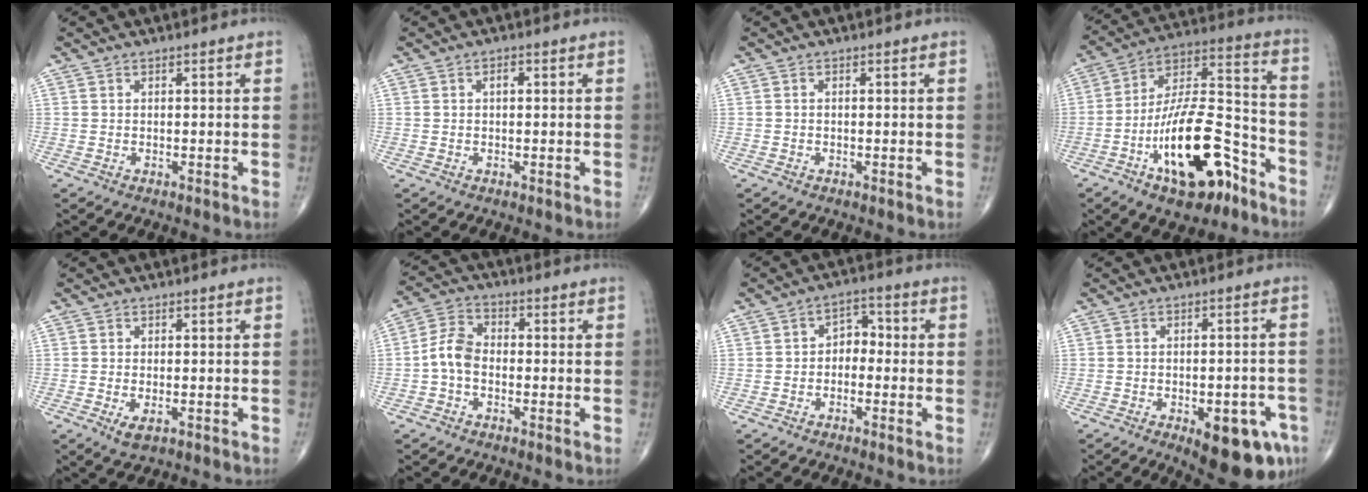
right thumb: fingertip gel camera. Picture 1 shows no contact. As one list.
[{"total": 1.2, "force": [0.2, 0.6, 1.0], "torque": [-0.013, 0.004, 0.002]}, {"total": 0.0}, {"total": 21.2, "force": [-10.4, 9.1, 16.2], "torque": [-0.258, 0.085, -0.169]}, {"total": 2.7, "force": [-1.0, 1.2, 2.2], "torque": [-0.037, -0.003, -0.015]}, {"total": 6.0, "force": [-1.4, 3.9, 4.3], "torque": [-0.079, 0.022, -0.041]}, {"total": 4.2, "force": [-1.0, 3.1, 2.7], "torque": [-0.017, 0.025, -0.031]}, {"total": 13.0, "force": [-6.1, 5.2, 10.2], "torque": [-0.103, 0.020, -0.070]}]